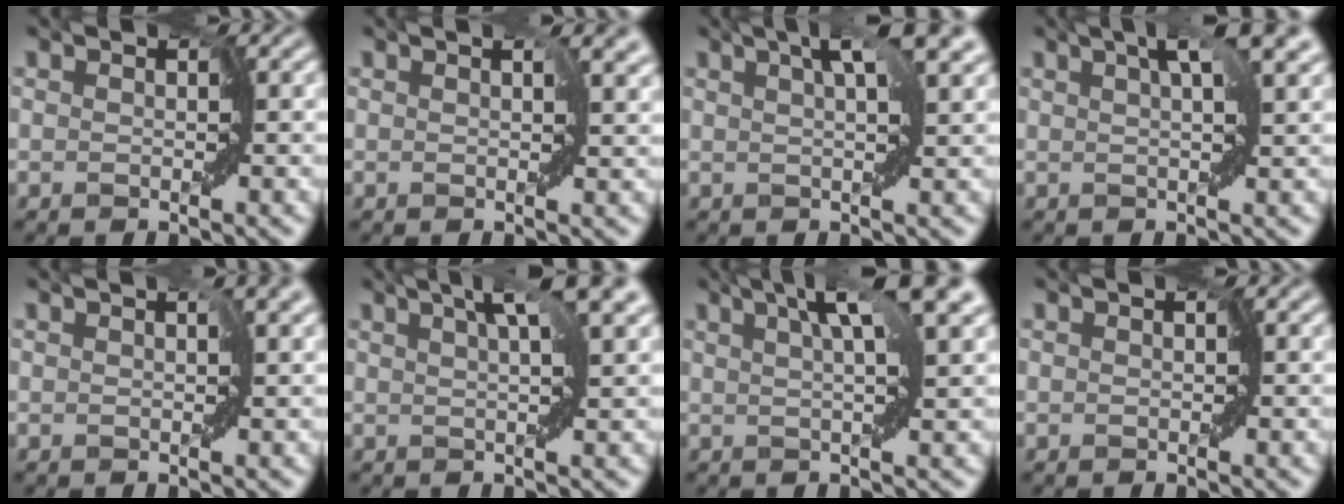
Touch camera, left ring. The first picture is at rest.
{"total": 2.6, "force": [1.1, 1.3, 2.0], "torque": [-0.019, 0.004, 0.015]}
{"total": 4.7, "force": [2.5, 0.5, 4.0], "torque": [-0.061, 0.010, 0.041]}
{"total": 4.2, "force": [2.2, 0.3, 3.6], "torque": [-0.058, 0.008, 0.037]}
{"total": 1.8, "force": [0.8, 0.5, 1.5], "torque": [-0.022, 0.003, 0.013]}
{"total": 4.5, "force": [2.6, 0.0, 3.7], "torque": [-0.060, 0.010, 0.048]}
{"total": 5.8, "force": [3.1, 0.3, 4.9], "torque": [-0.069, 0.017, 0.052]}
{"total": 0.0}